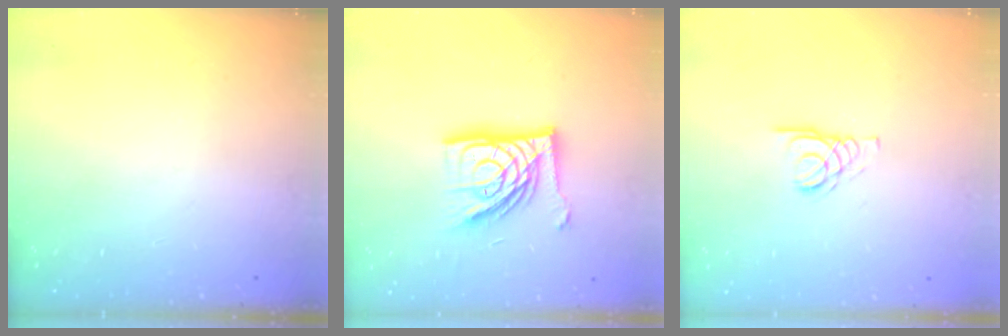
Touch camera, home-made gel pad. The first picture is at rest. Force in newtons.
{"total": 17.3, "press": 17.3, "slide": 1.7}
{"total": 2.1, "press": 2.1, "slide": 0.2}